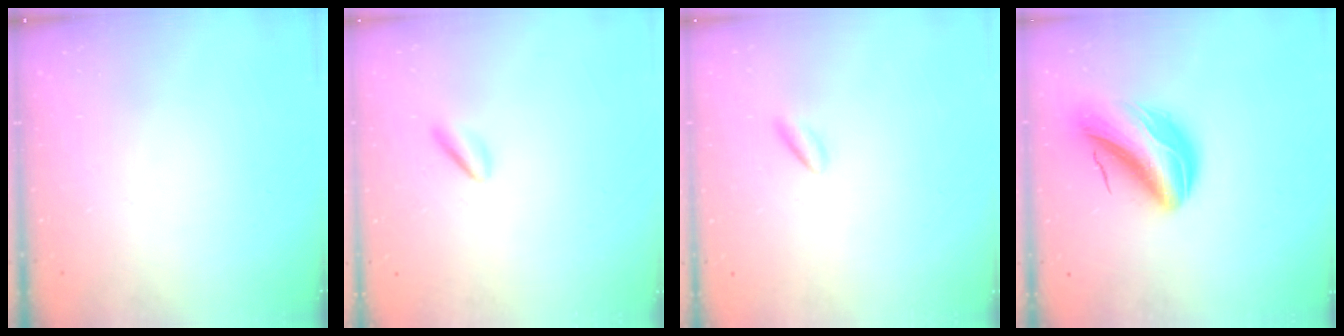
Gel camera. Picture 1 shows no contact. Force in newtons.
{"total": 1.8, "press": 1.6, "slide": 0.8}
{"total": 0.8, "press": 0.7, "slide": 0.4}
{"total": 11.8, "press": 11.3, "slide": 3.4}